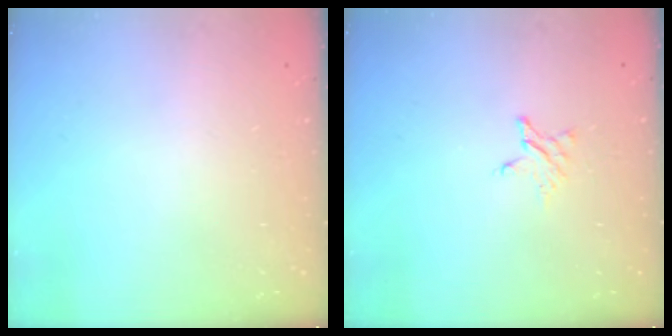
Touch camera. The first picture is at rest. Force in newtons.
{"total": 2.8, "press": 2.8, "slide": 0.3}